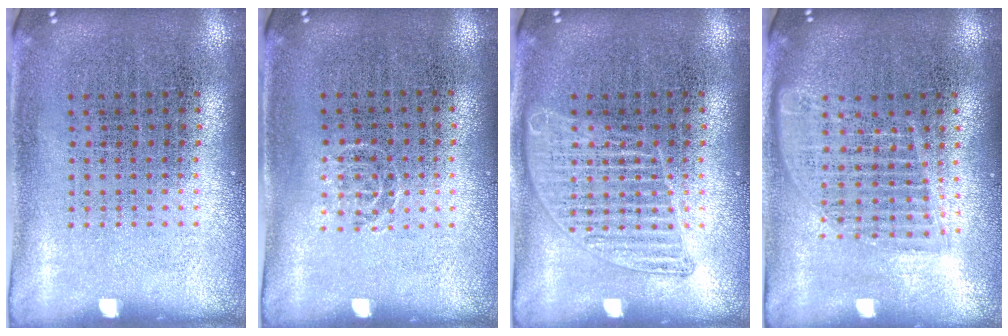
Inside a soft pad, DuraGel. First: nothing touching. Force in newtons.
{"total": 0.6, "press": 0.4, "slide": 0.4}
{"total": 1.8, "press": 1.8, "slide": 0.2}
{"total": 1.6, "press": 1.5, "slide": 0.7}